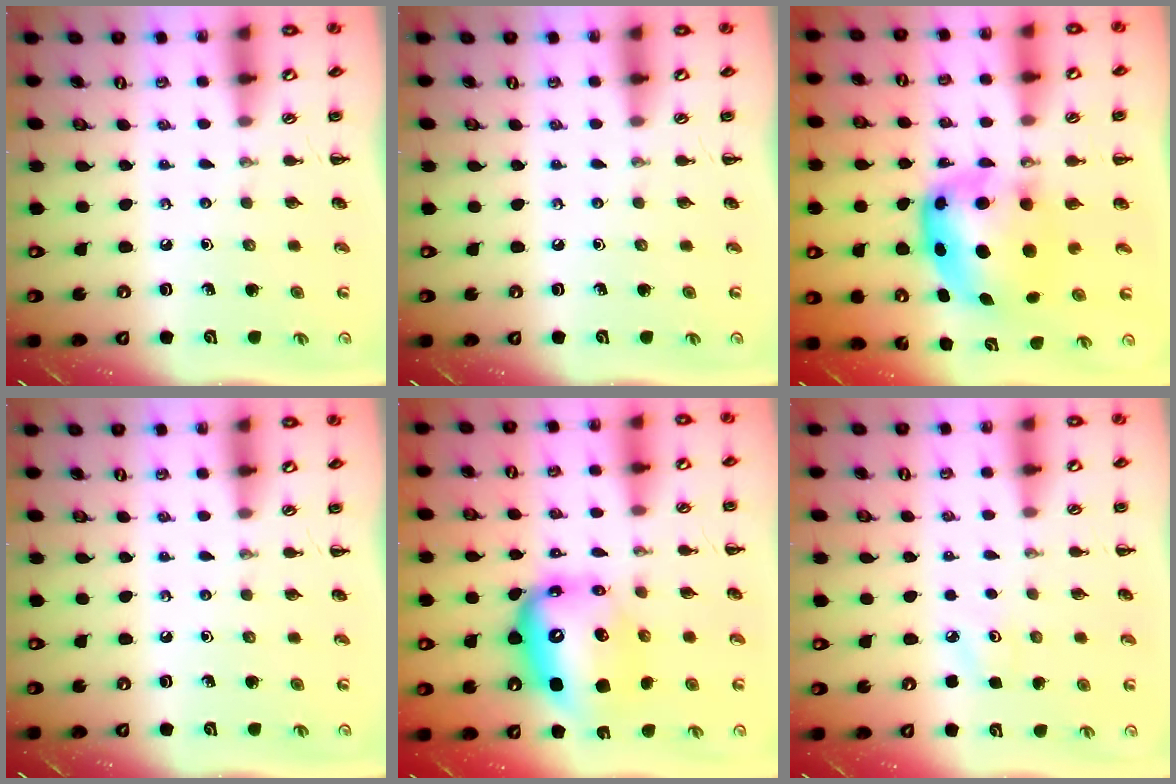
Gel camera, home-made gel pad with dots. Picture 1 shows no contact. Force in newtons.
{"total": 0.0}
{"total": 8.5, "press": 8.3, "slide": 2.0}
{"total": 0.0}
{"total": 13.6, "press": 13.1, "slide": 3.7}
{"total": 4.8, "press": 4.6, "slide": 1.3}